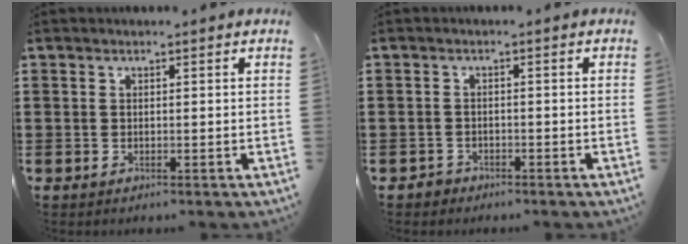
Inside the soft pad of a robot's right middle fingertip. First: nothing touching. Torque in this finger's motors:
{"motor_torque": [0.37, 0.25, 0.04, 0.01]}